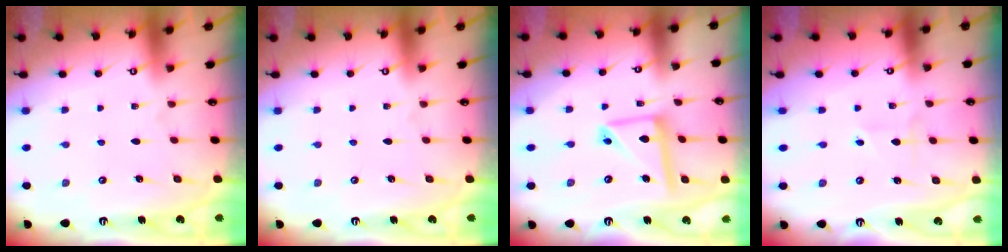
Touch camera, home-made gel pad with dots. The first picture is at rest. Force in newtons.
{"total": 0.0}
{"total": 12.1, "press": 12.0, "slide": 1.3}
{"total": 1.8, "press": 1.8, "slide": 0.2}